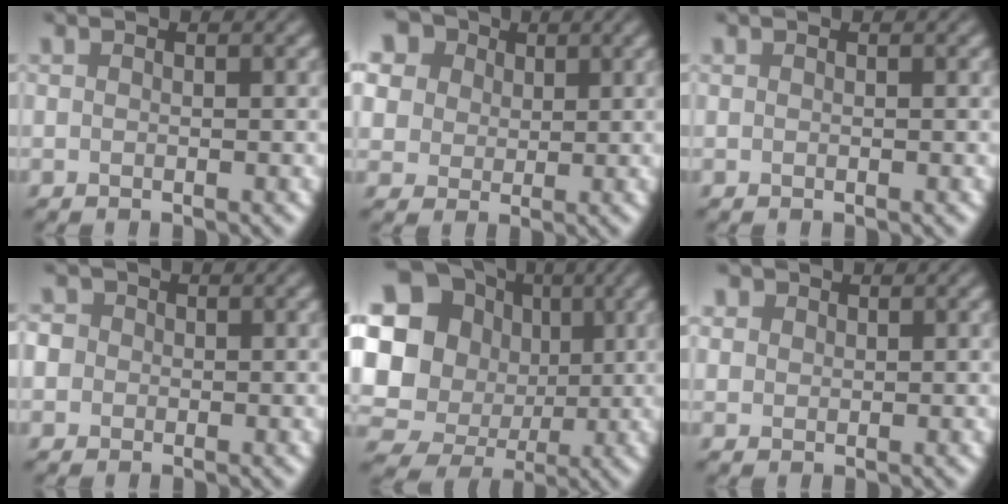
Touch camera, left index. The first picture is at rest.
{"total": 12.8, "force": [6.6, 9.4, 5.8], "torque": [-0.152, 0.035, 0.103]}
{"total": 0.0}
{"total": 3.7, "force": [0.9, 3.3, 1.5], "torque": [-0.017, 0.026, -0.012]}
{"total": 20.4, "force": [2.2, 18.9, 7.3], "torque": [-0.185, 0.003, 0.007]}
{"total": 2.1, "force": [1.2, 1.6, 0.7], "torque": [-0.019, 0.000, 0.023]}